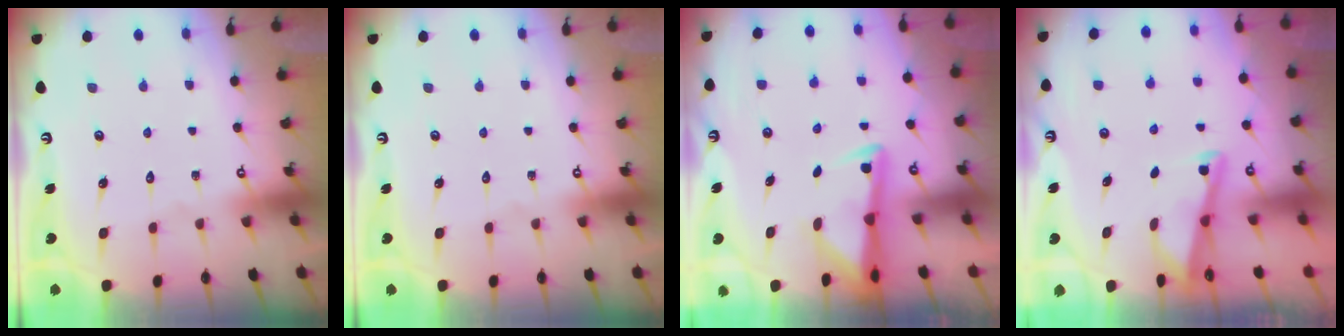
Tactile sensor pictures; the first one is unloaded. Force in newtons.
{"total": 0.0}
{"total": 3.0, "press": 3.0, "slide": 0.5}
{"total": 2.9, "press": 2.9, "slide": 0.4}